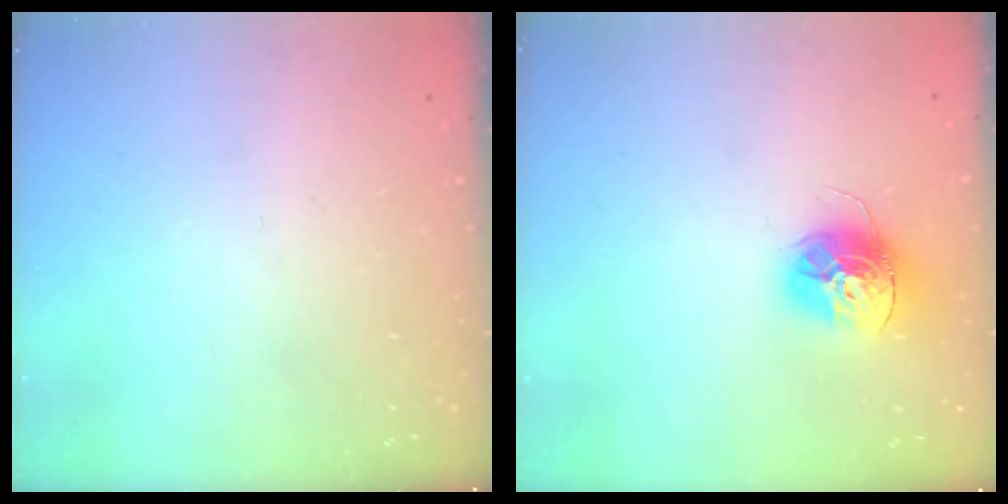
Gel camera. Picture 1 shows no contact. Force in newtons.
{"total": 13.7, "press": 13.7, "slide": 1.2}